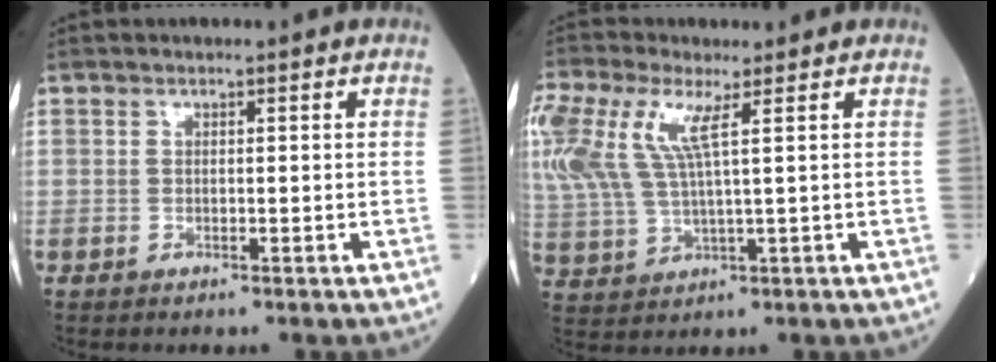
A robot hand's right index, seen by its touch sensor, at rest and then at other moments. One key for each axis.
{"total": 15.6, "fx": 6.2, "fy": 5.4, "fz": 13.3, "tx": -0.348, "ty": 0.018, "tz": 0.121}